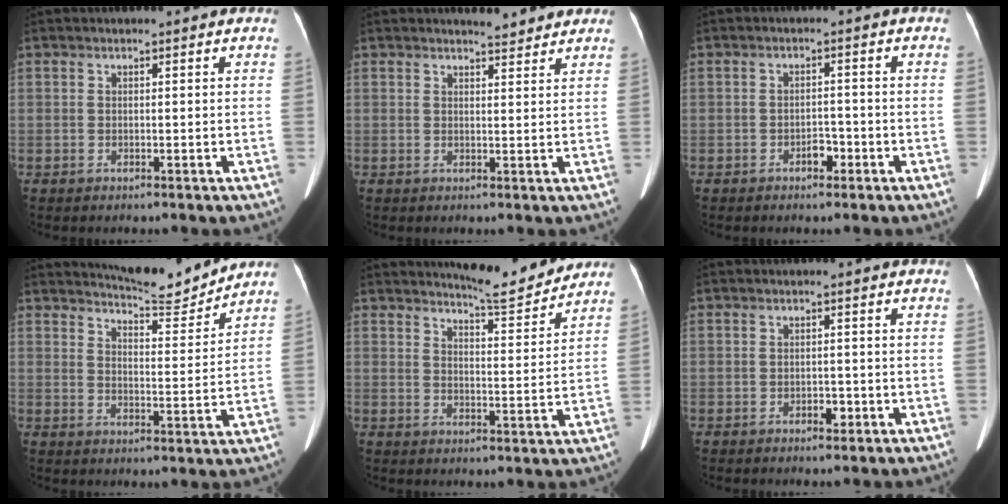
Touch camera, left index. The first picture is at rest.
{"total": 3.3, "force": [3.2, 0.6, 0.8], "torque": [-0.016, 0.002, 0.039]}
{"total": 2.3, "force": [-1.4, 1.2, 1.3], "torque": [-0.018, 0.005, -0.023]}
{"total": 8.5, "force": [8.5, 0.0, 1.2], "torque": [-0.030, -0.014, 0.123]}
{"total": 7.8, "force": [7.7, 0.2, 1.6], "torque": [-0.033, -0.016, 0.106]}
{"total": 1.6, "force": [-0.9, 0.9, 1.0], "torque": [-0.015, 0.002, -0.010]}